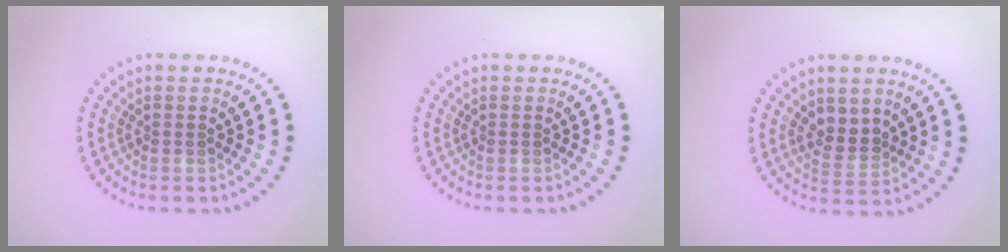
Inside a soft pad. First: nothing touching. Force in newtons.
{"total": 0.0}
{"total": 2.6, "press": 2.4, "slide": 0.9}